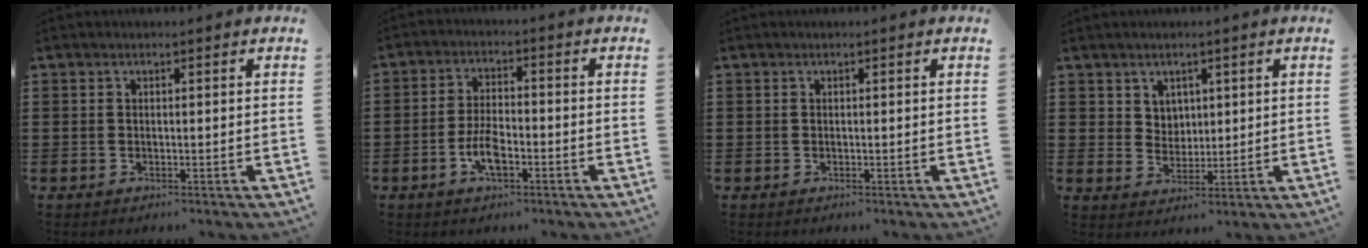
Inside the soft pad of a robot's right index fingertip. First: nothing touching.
{"total": 5.1, "force": [-2.1, 2.2, 4.1], "torque": [-0.097, -0.002, -0.044]}
{"total": 0.0}
{"total": 3.7, "force": [2.2, 3.0, 0.5], "torque": [-0.016, 0.006, 0.040]}